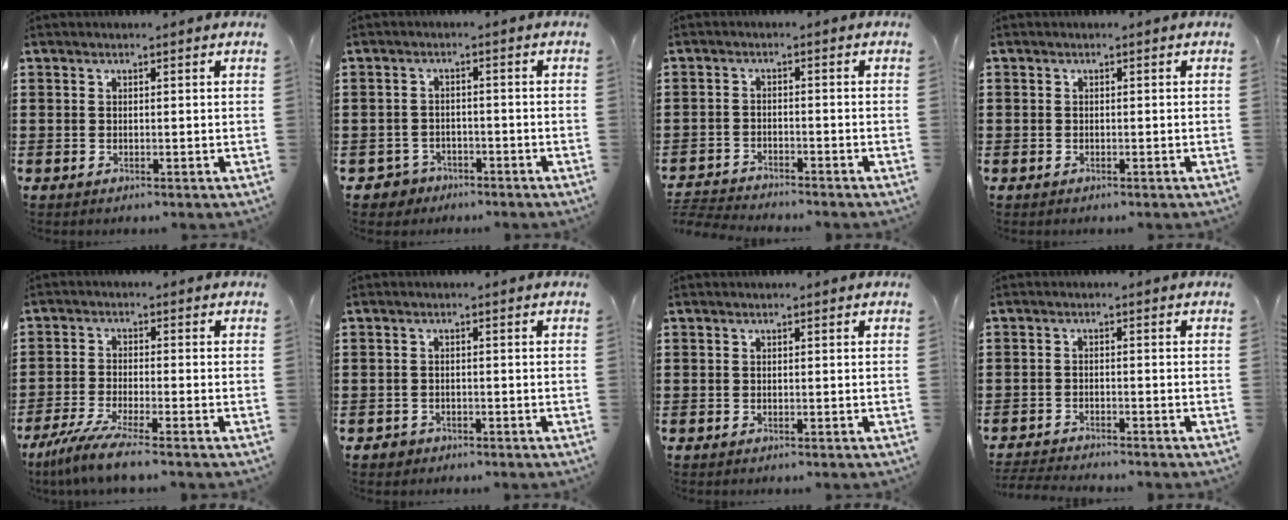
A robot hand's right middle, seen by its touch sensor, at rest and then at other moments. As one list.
[{"total": 2.3, "force": [-2.0, 1.0, 0.0], "torque": [-0.009, -0.001, -0.045]}, {"total": 3.2, "force": [-3.2, 0.1, 0.1], "torque": [-0.014, -0.006, -0.070]}, {"total": 0.6, "force": [-0.2, 0.5, 0.1], "torque": [-0.003, 0.002, -0.005]}, {"total": 5.4, "force": [-4.2, -0.4, 3.3], "torque": [-0.084, -0.027, -0.083]}, {"total": 1.0, "force": [-0.8, 0.5, 0.1], "torque": [-0.005, -0.001, -0.018]}, {"total": 0.0}, {"total": 2.4, "force": [-2.4, 0.0, 0.2], "torque": [-0.014, -0.006, -0.053]}]